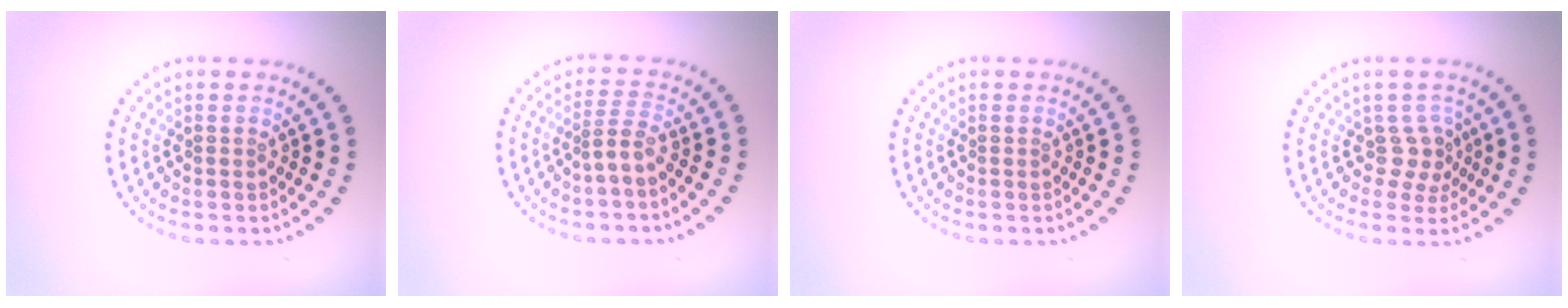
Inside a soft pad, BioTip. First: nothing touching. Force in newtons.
{"total": 2.0, "press": 1.3, "slide": 1.5}
{"total": 0.0}
{"total": 2.2, "press": 1.5, "slide": 1.6}